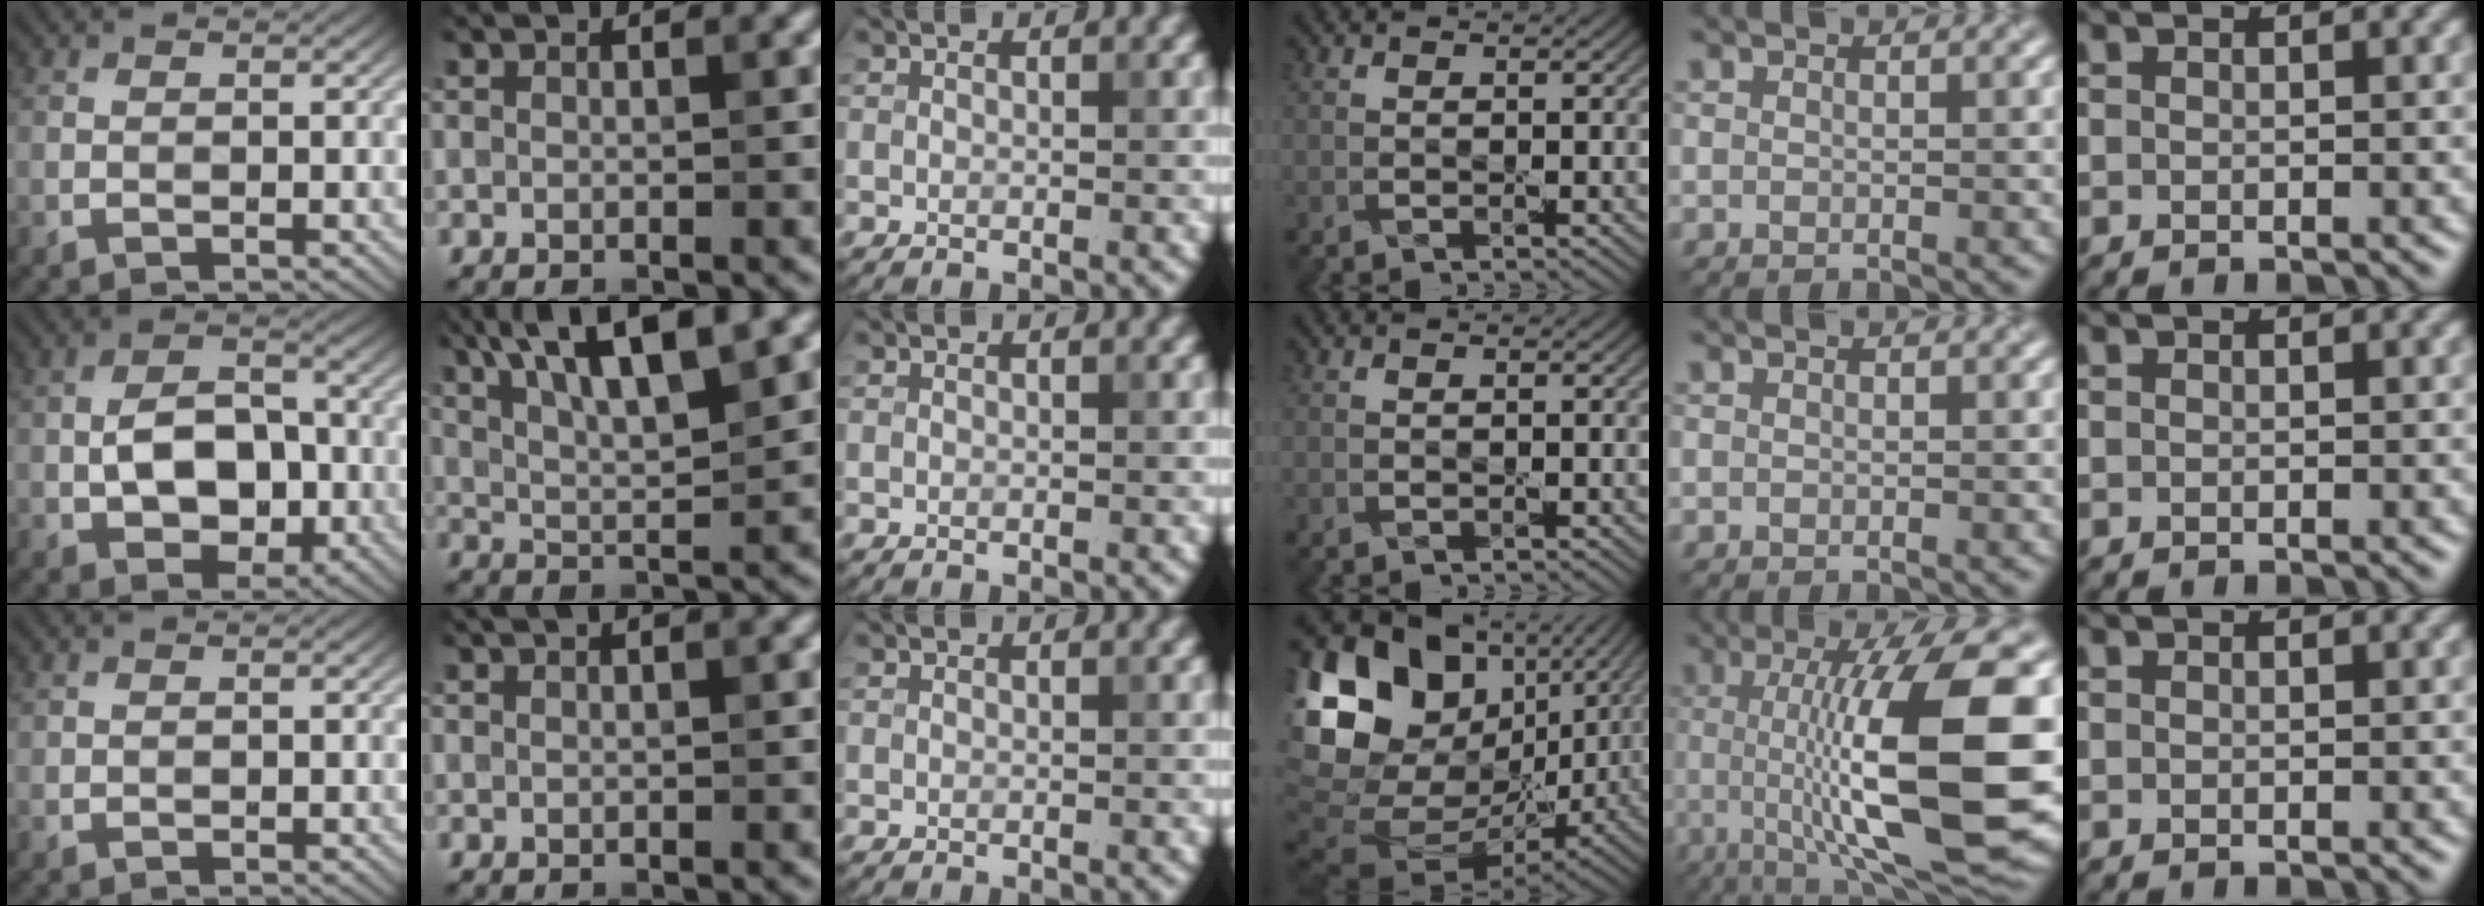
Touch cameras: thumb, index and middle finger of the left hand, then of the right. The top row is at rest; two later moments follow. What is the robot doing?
{"motion": "peel", "object": "postage stamp"}